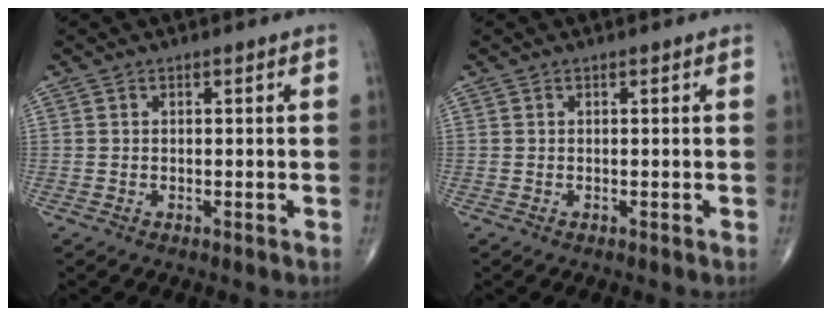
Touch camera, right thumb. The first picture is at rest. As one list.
[{"total": 0.0}]